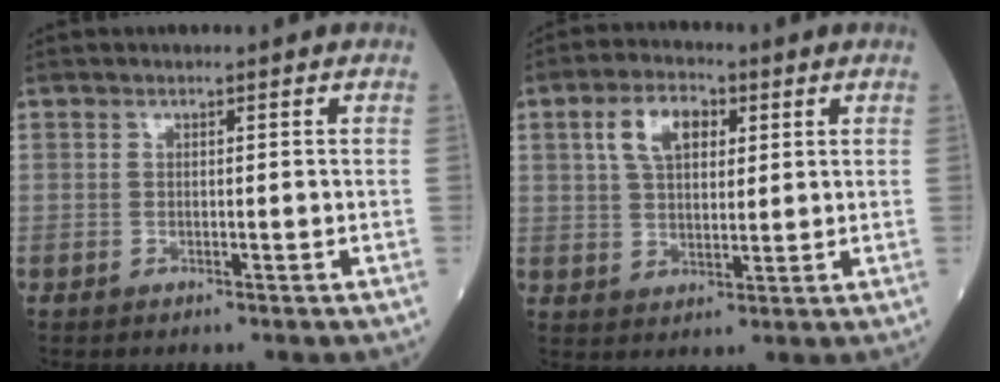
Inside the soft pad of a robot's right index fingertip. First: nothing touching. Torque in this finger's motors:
{"motor_torque": [1.08, 0.45, 0.51, 0.13]}